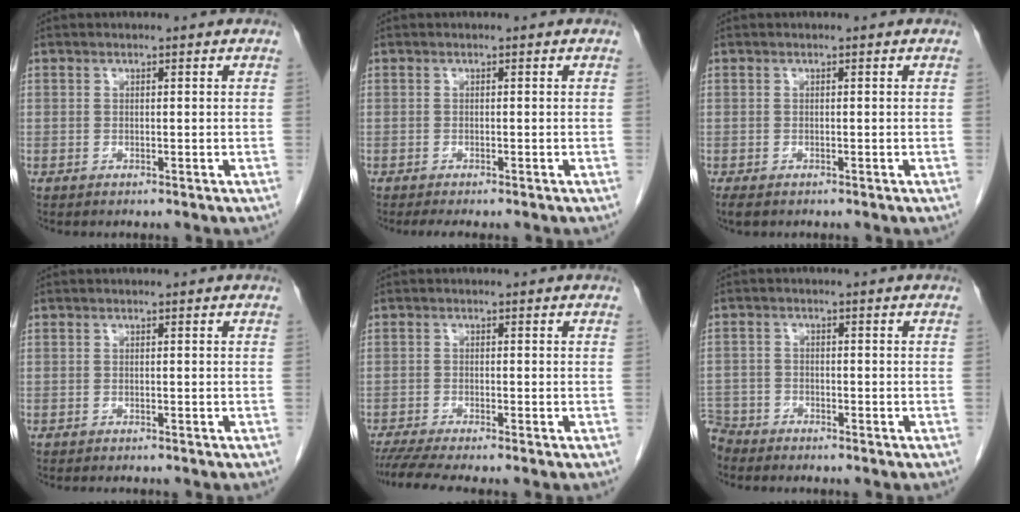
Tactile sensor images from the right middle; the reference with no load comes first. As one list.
[{"total": 3.1, "force": [-2.6, 0.6, 1.7], "torque": [-0.022, -0.009, -0.032]}, {"total": 2.2, "force": [-1.6, 1.0, 1.1], "torque": [-0.022, -0.006, -0.021]}, {"total": 2.6, "force": [-2.3, 0.5, 1.0], "torque": [-0.019, -0.007, -0.024]}, {"total": 6.2, "force": [-5.3, -0.5, 3.1], "torque": [-0.049, -0.015, -0.089]}, {"total": 5.6, "force": [-5.2, 2.2, 0.0], "torque": [-0.005, -0.009, -0.102]}]